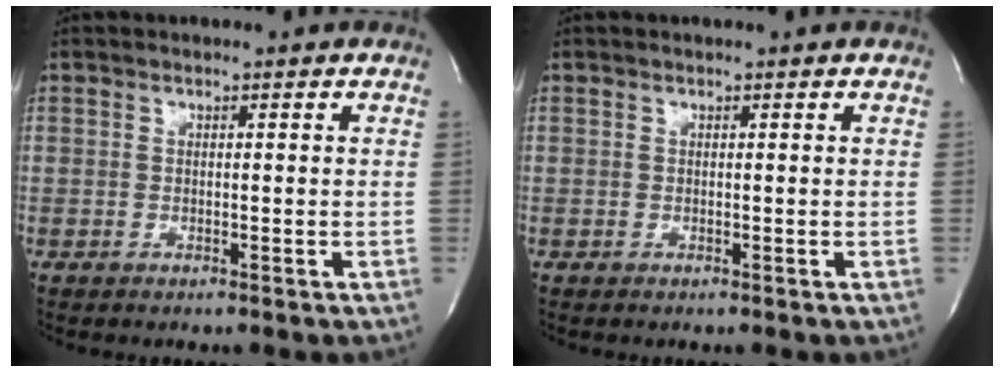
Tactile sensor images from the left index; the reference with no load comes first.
{"total": 0.0}